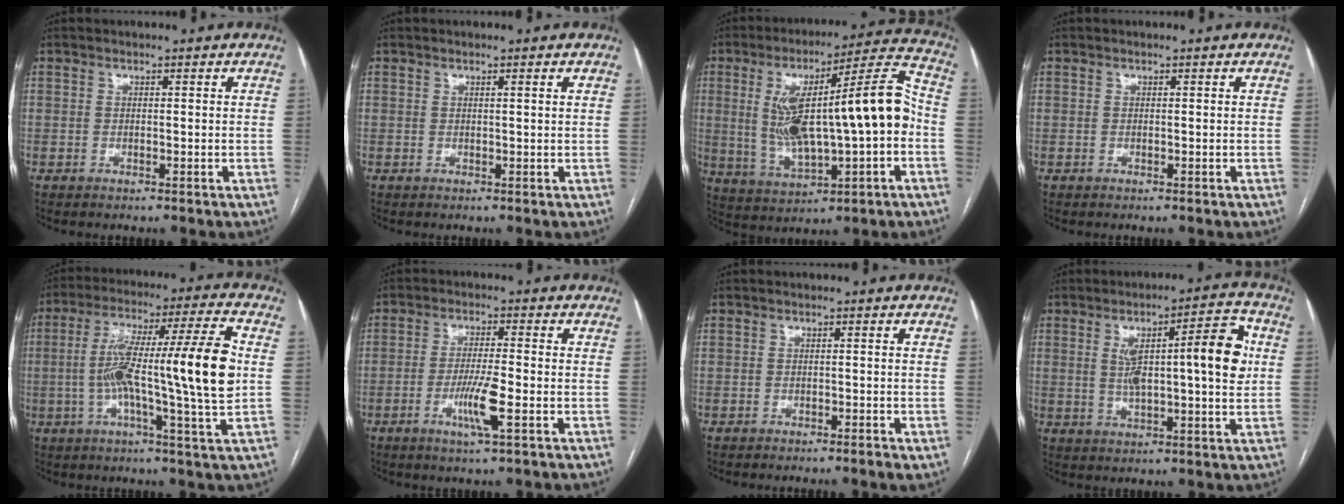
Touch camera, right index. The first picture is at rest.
{"total": 0.9, "force": [0.5, -0.1, 0.7], "torque": [-0.010, 0.004, 0.007]}
{"total": 19.5, "force": [-0.5, 3.5, 19.1], "torque": [-0.332, 0.033, 0.001]}
{"total": 0.0}
{"total": 19.1, "force": [-0.3, -0.2, 19.1], "torque": [-0.307, 0.016, -0.018]}
{"total": 6.2, "force": [-2.3, -0.1, 5.8], "torque": [-0.111, -0.011, -0.043]}
{"total": 1.4, "force": [-1.0, 0.1, 0.9], "torque": [-0.015, 0.000, -0.017]}
{"total": 13.2, "force": [2.2, 2.5, 12.7], "torque": [-0.186, 0.025, 0.032]}